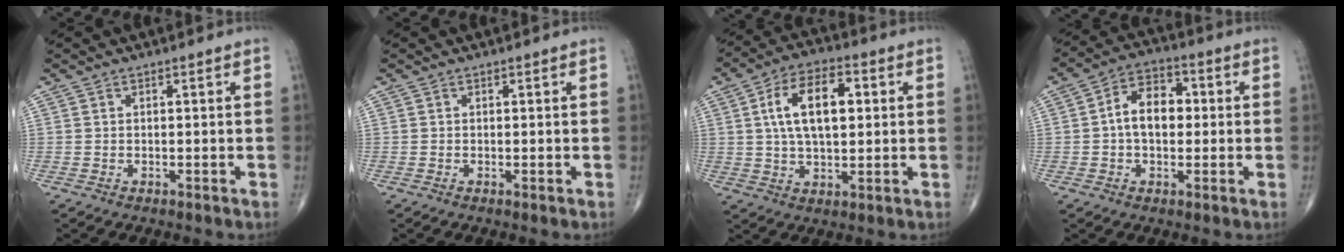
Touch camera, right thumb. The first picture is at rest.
{"total": 0.0}
{"total": 12.9, "force": [2.6, 6.7, 10.7], "torque": [-0.175, 0.007, 0.041]}
{"total": 9.0, "force": [0.4, 5.9, 6.8], "torque": [-0.097, 0.021, -0.003]}